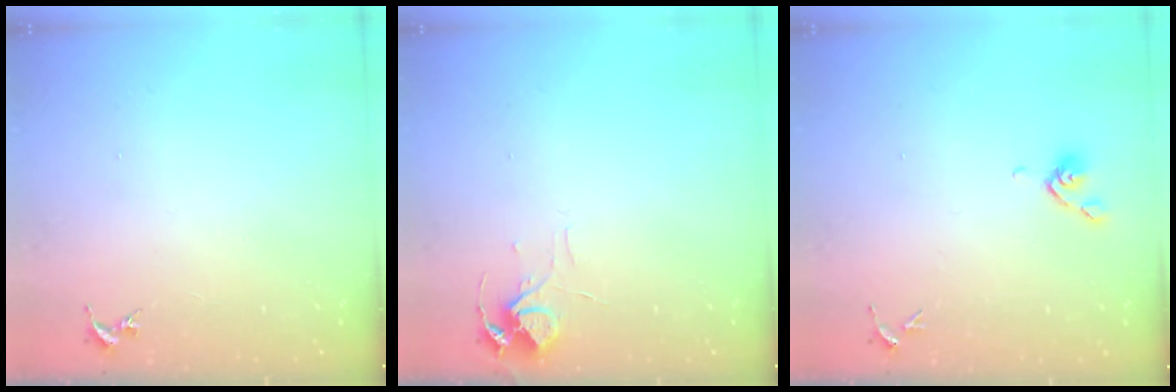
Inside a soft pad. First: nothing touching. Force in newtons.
{"total": 7.1, "press": 7.1, "slide": 0.5}
{"total": 5.5, "press": 5.3, "slide": 1.5}